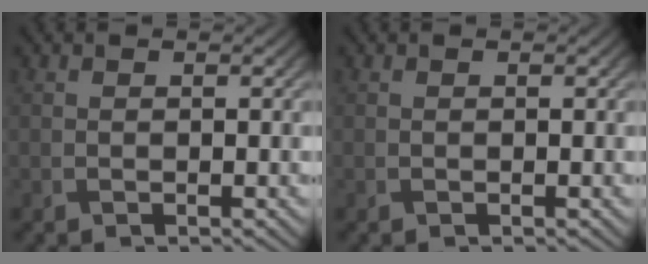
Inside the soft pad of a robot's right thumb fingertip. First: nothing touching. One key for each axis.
{"total": 0.0}